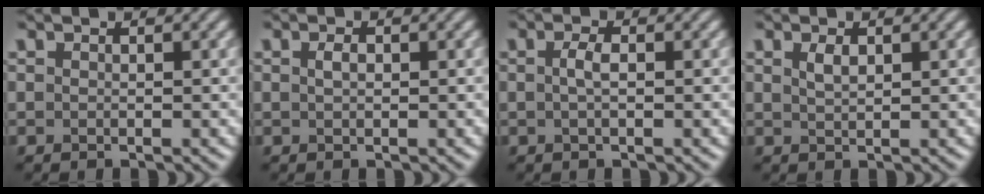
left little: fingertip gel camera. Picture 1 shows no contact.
{"total": 0.9, "force": [0.2, 0.5, 0.7], "torque": [-0.017, 0.002, 0.003]}
{"total": 1.3, "force": [0.0, 0.5, 1.3], "torque": [-0.028, 0.002, -0.001]}
{"total": 1.2, "force": [0.6, 0.5, 0.9], "torque": [-0.023, 0.001, 0.015]}